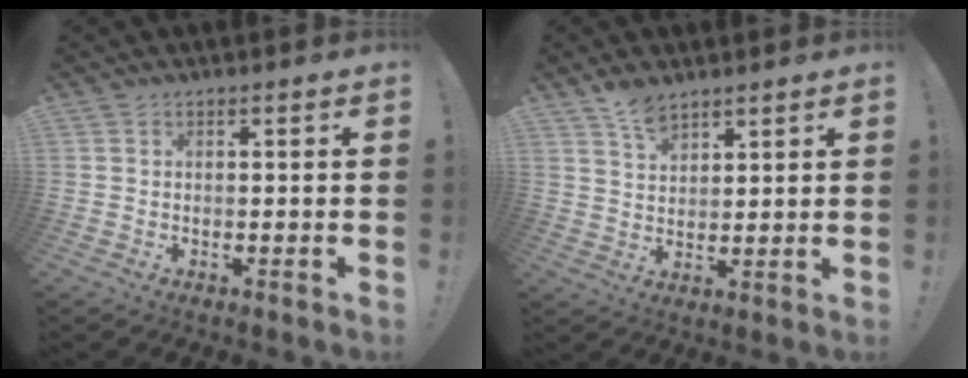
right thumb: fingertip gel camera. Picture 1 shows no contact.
{"total": 6.0, "force": [4.9, 2.6, 2.3], "torque": [-0.040, -0.028, 0.090]}